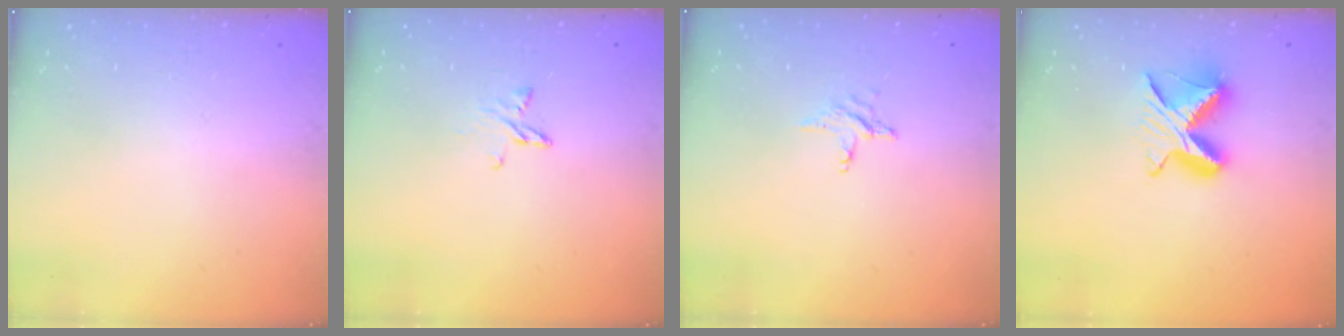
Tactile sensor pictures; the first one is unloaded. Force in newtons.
{"total": 3.2, "press": 3.2, "slide": 0.3}
{"total": 3.0, "press": 3.0, "slide": 0.3}
{"total": 8.9, "press": 8.8, "slide": 1.0}